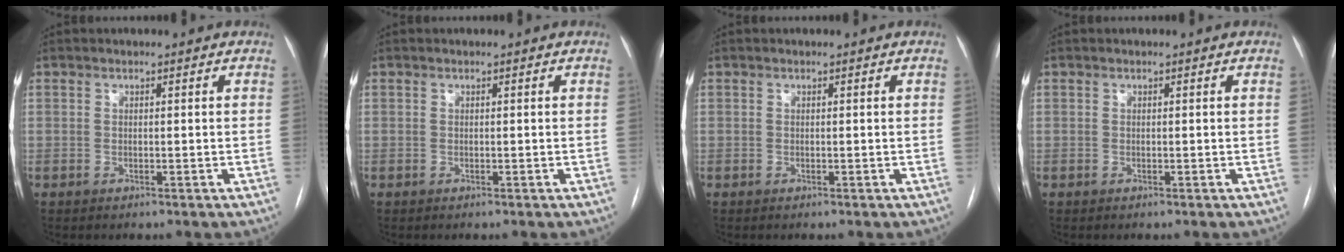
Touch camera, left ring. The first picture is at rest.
{"total": 0.0}
{"total": 0.0}
{"total": 0.0}